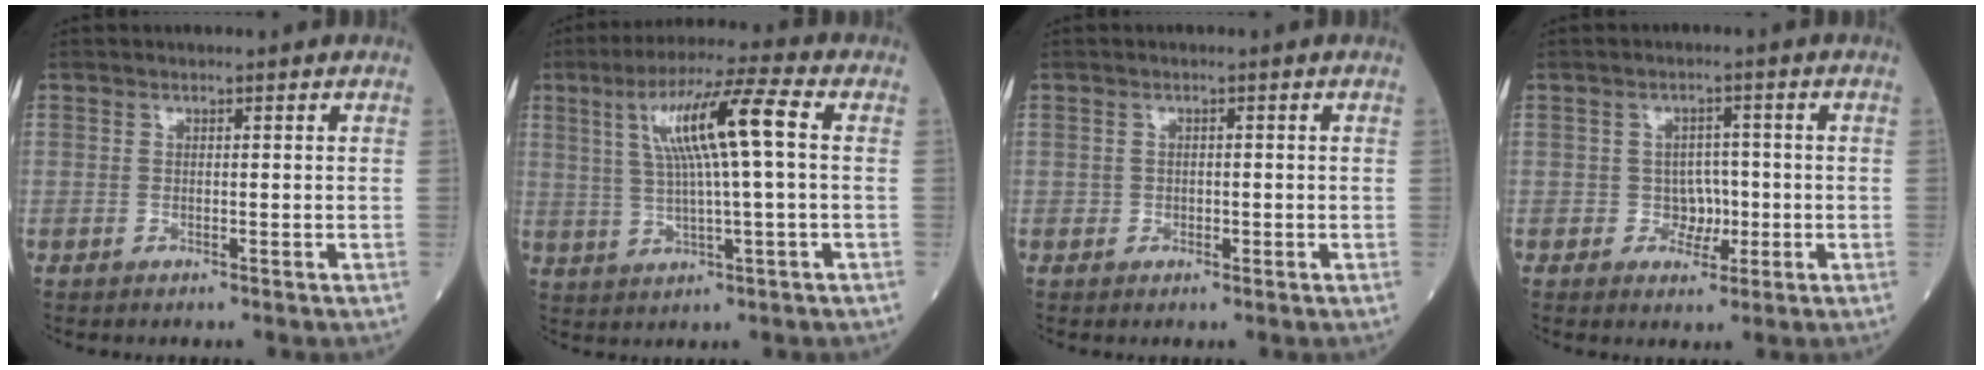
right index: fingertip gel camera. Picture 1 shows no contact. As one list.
[{"total": 11.3, "force": [2.5, 0.2, 11.1], "torque": [-0.202, 0.020, 0.045]}, {"total": 1.0, "force": [-0.2, 0.9, 0.5], "torque": [-0.006, 0.002, -0.003]}, {"total": 3.3, "force": [-0.7, 2.9, 1.5], "torque": [-0.011, 0.008, -0.008]}]